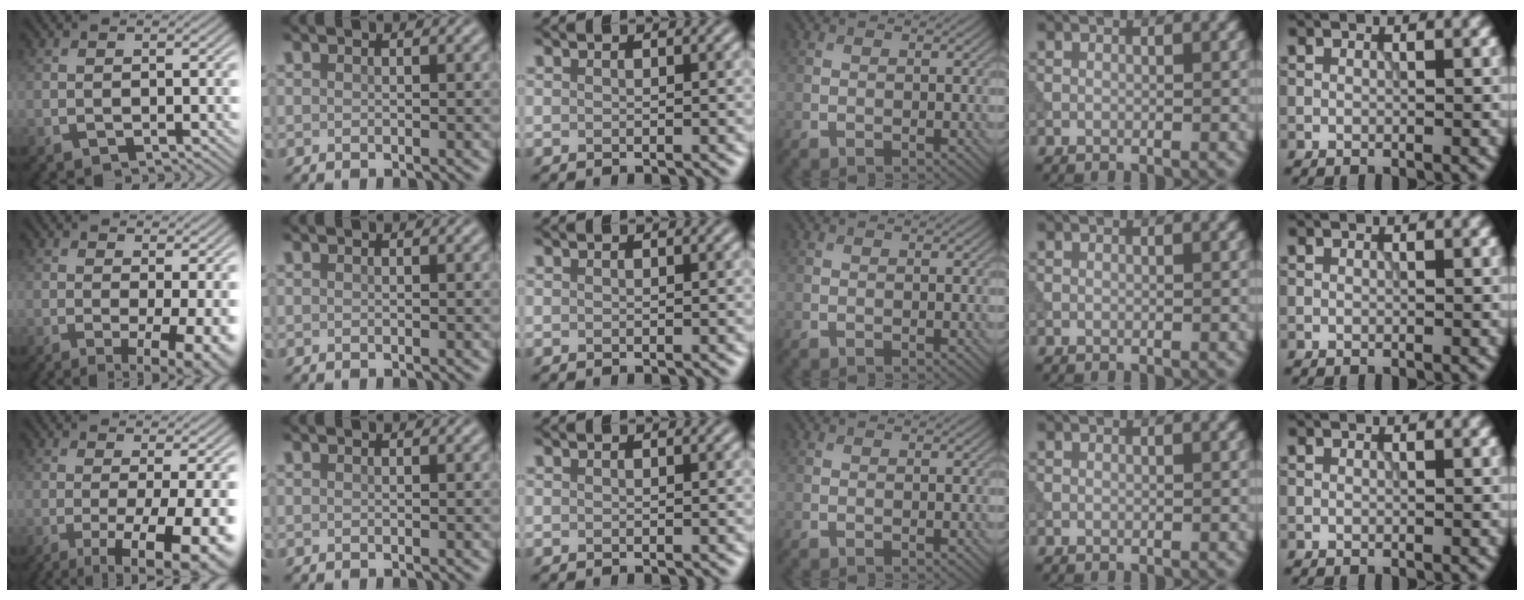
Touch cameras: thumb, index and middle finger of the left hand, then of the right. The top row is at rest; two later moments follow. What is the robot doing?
{"motion": "extract", "object": "tissue"}